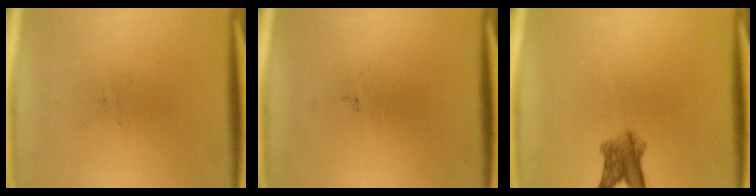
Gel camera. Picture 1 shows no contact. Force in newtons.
{"total": 0.0}
{"total": 3.8}